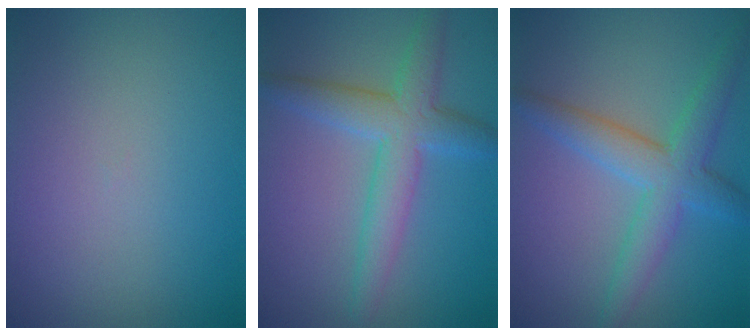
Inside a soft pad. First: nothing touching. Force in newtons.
{"total": 4.4, "press": 4.4, "slide": 0.1}
{"total": 3.5, "press": 3.5, "slide": 0.3}